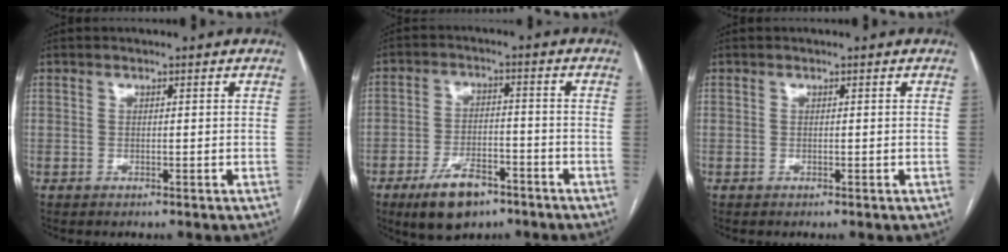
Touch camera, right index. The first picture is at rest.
{"total": 8.6, "force": [-5.6, 3.9, 5.2], "torque": [-0.097, -0.003, -0.092]}
{"total": 0.0}